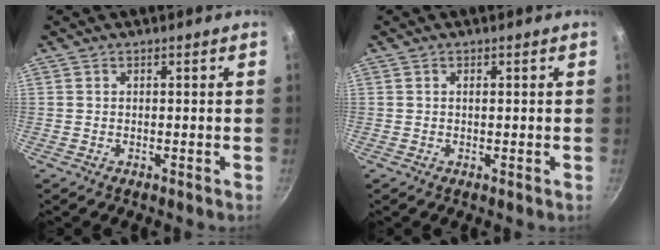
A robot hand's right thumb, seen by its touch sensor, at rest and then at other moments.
{"total": 0.8, "force": [0.1, 0.3, 0.7], "torque": [-0.014, -0.001, 0.003]}